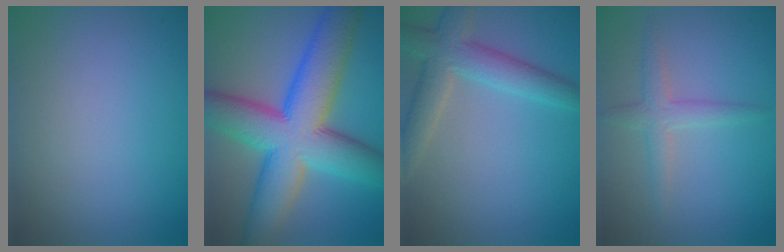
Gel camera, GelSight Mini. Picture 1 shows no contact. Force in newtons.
{"total": 12.5, "press": 12.5, "slide": 0.3}
{"total": 4.7, "press": 4.7, "slide": 0.4}
{"total": 2.3, "press": 2.3, "slide": 0.1}